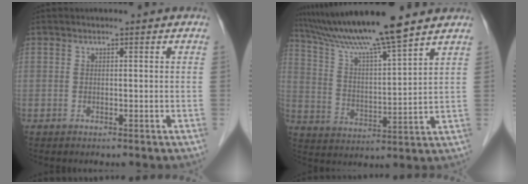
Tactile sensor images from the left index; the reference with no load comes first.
{"total": 14.3, "force": [12.2, -0.8, 7.4], "torque": [-0.138, 0.009, 0.217]}